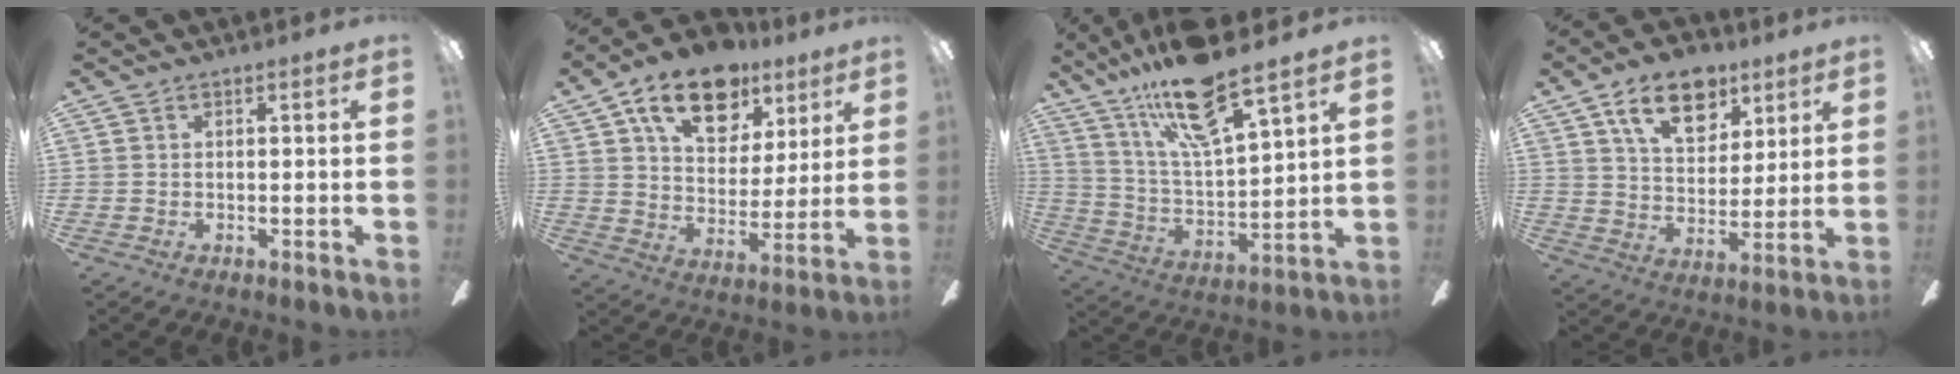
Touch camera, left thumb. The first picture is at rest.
{"total": 17.9, "force": [11.2, 10.5, 9.1], "torque": [-0.141, -0.055, 0.198]}
{"total": 18.6, "force": [13.3, 4.5, 12.2], "torque": [-0.235, -0.071, 0.223]}
{"total": 14.6, "force": [8.6, 8.5, 8.2], "torque": [-0.118, -0.028, 0.153]}